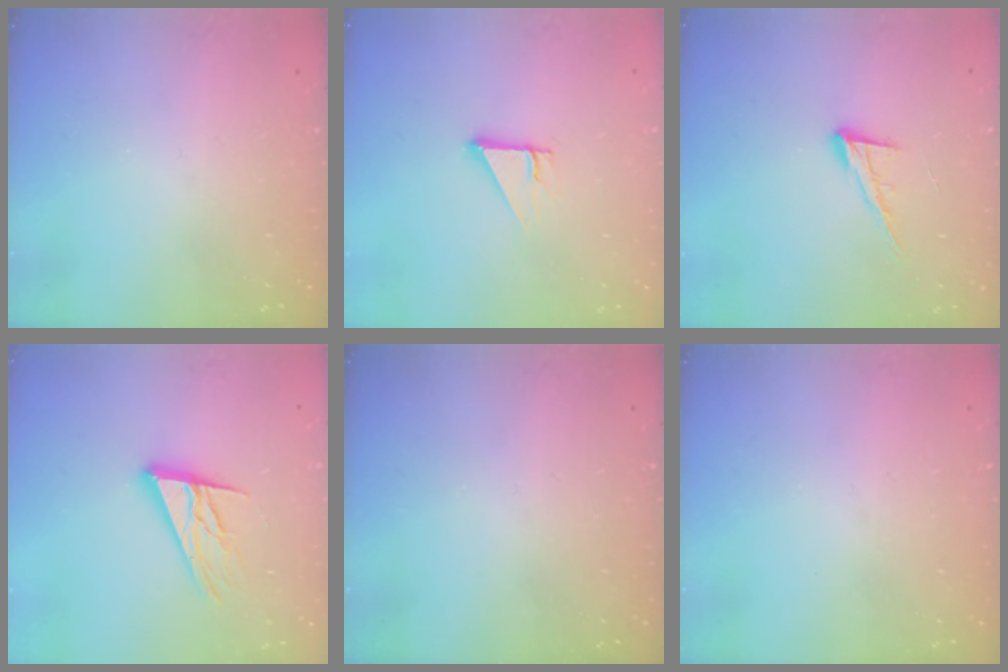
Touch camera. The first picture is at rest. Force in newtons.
{"total": 2.7, "press": 2.7, "slide": 0.0}
{"total": 10.6, "press": 10.5, "slide": 1.6}
{"total": 13.3, "press": 13.1, "slide": 2.5}
{"total": 0.0}
{"total": 0.0}